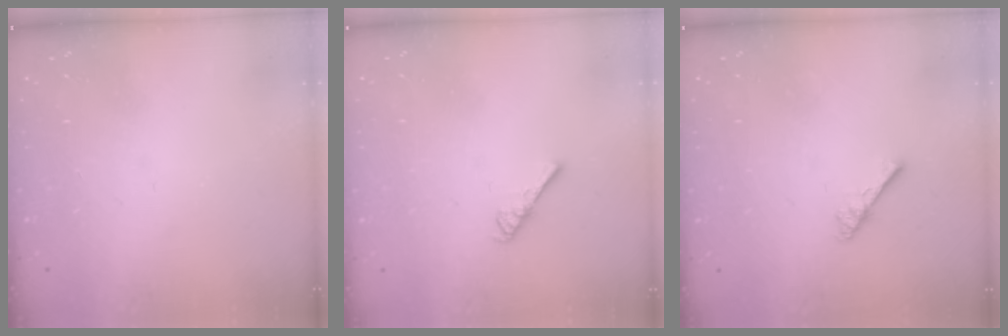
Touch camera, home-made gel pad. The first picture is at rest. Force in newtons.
{"total": 2.7, "press": 2.6, "slide": 0.4}
{"total": 2.5, "press": 2.5, "slide": 0.4}